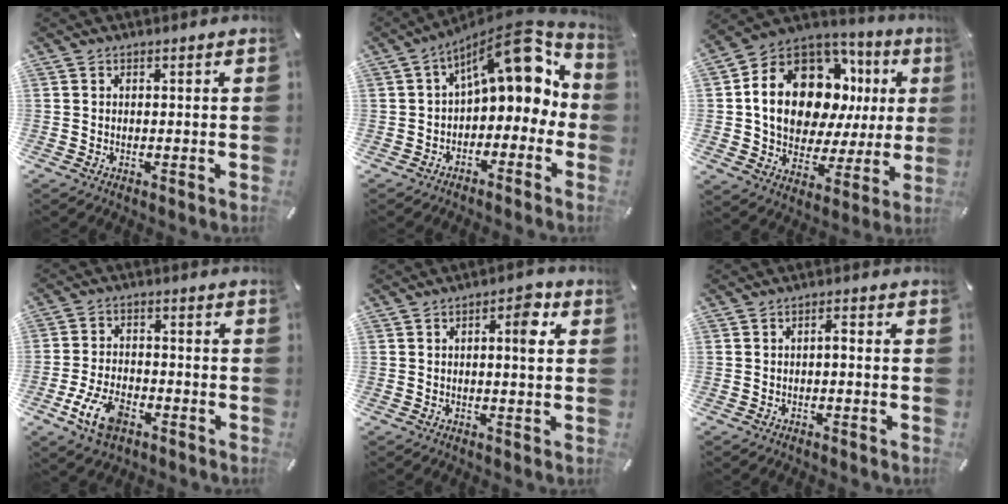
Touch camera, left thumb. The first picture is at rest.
{"total": 13.8, "force": [6.2, 6.9, 10.2], "torque": [-0.129, -0.050, 0.102]}
{"total": 19.0, "force": [5.6, 13.4, 12.2], "torque": [-0.225, -0.039, 0.098]}
{"total": 9.5, "force": [-4.7, 5.5, 6.1], "torque": [-0.135, 0.012, -0.086]}
{"total": 5.0, "force": [1.1, 1.6, 4.6], "torque": [-0.052, -0.006, 0.006]}
{"total": 1.7, "force": [-0.8, 0.5, 1.4], "torque": [-0.028, 0.007, -0.018]}